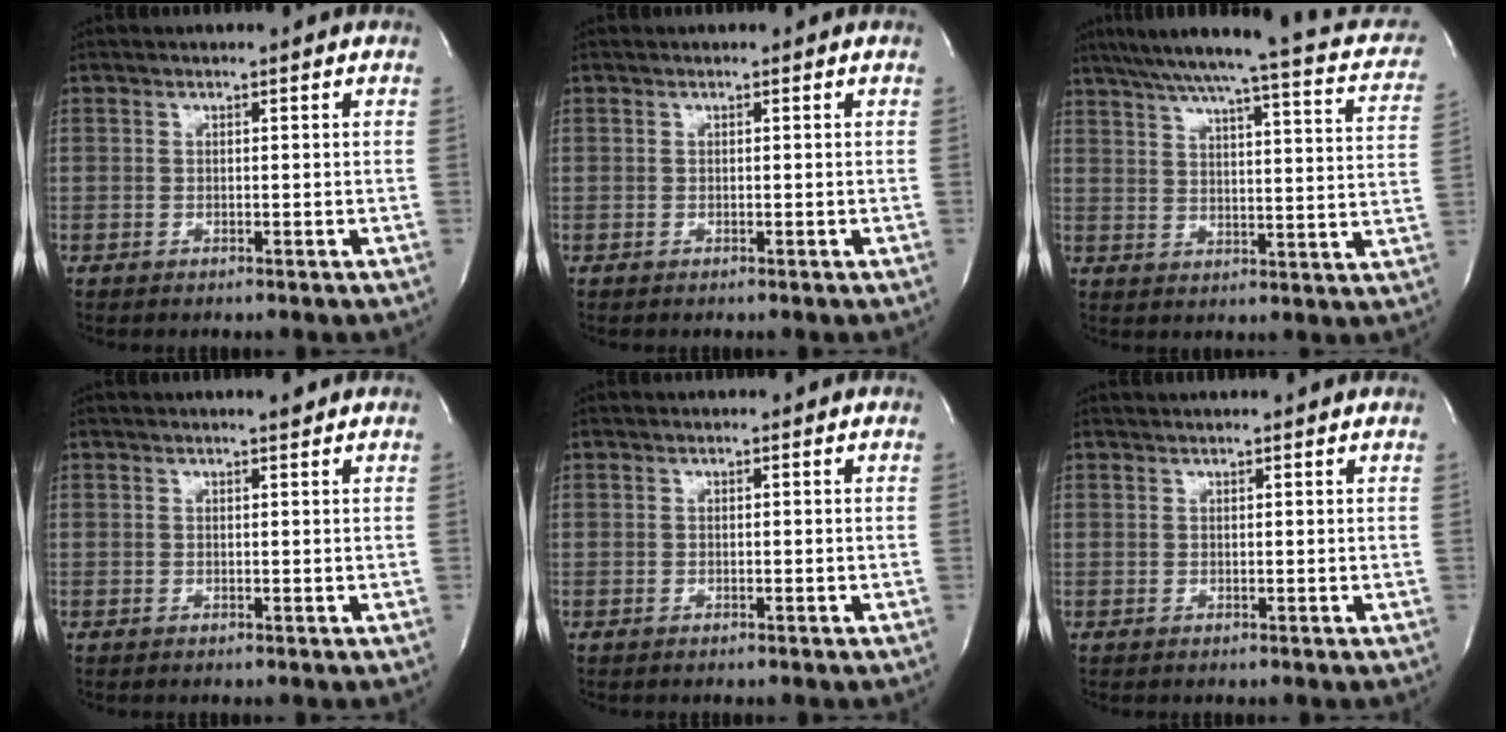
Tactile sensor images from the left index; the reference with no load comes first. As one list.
[{"total": 0.0}, {"total": 23.1, "force": [19.3, 3.2, 12.3], "torque": [-0.177, -0.003, 0.229]}, {"total": 0.8, "force": [0.7, 0.0, 0.4], "torque": [-0.013, -0.005, 0.011]}, {"total": 0.0}, {"total": 3.8, "force": [3.7, 0.0, 1.1], "torque": [-0.015, 0.021, 0.041]}]